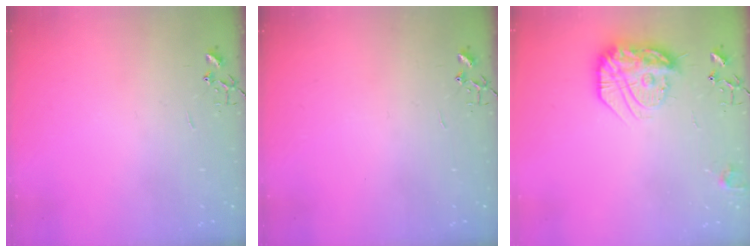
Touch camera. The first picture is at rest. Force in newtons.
{"total": 0.0}
{"total": 19.0, "press": 18.9, "slide": 1.4}